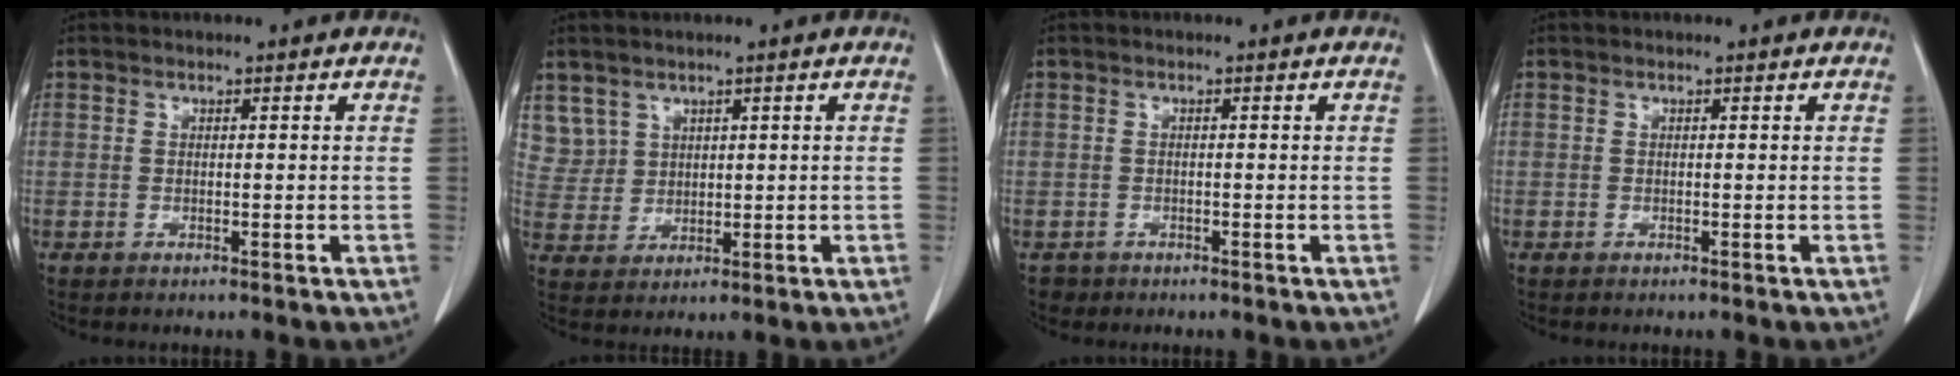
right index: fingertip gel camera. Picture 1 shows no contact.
{"total": 5.4, "force": [3.2, 4.3, -0.1], "torque": [0.007, 0.009, 0.075]}
{"total": 1.4, "force": [-0.8, 1.0, -0.2], "torque": [-0.006, 0.003, -0.015]}
{"total": 0.0}